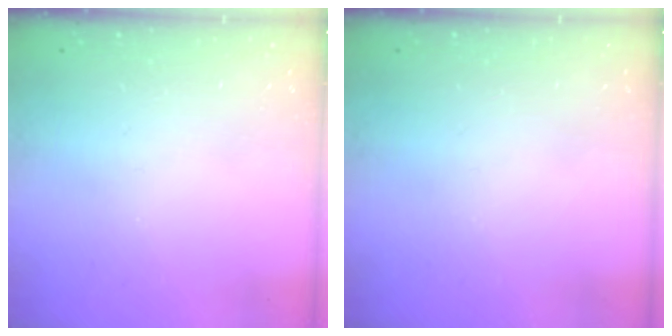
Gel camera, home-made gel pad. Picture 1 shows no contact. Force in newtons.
{"total": 0.0}